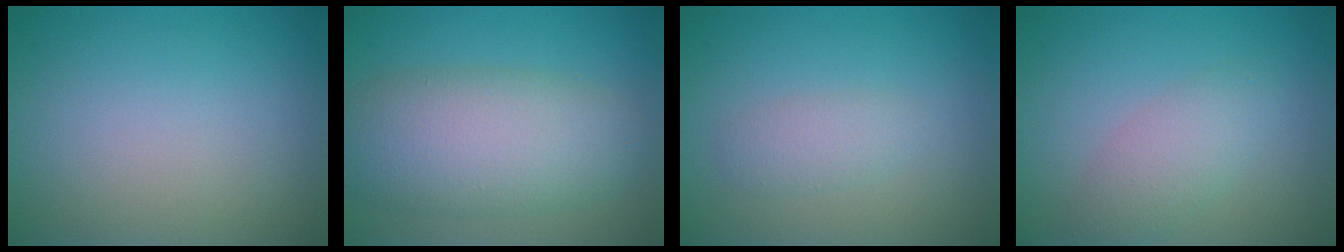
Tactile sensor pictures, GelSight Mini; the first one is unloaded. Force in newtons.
{"total": 8.2, "press": 8.2, "slide": 0.3}
{"total": 1.7, "press": 1.7, "slide": 0.1}
{"total": 2.9, "press": 2.9, "slide": 0.1}